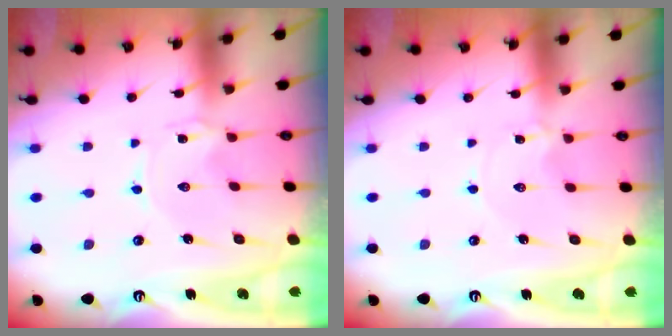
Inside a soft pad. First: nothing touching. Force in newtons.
{"total": 0.6, "press": 0.5, "slide": 0.1}